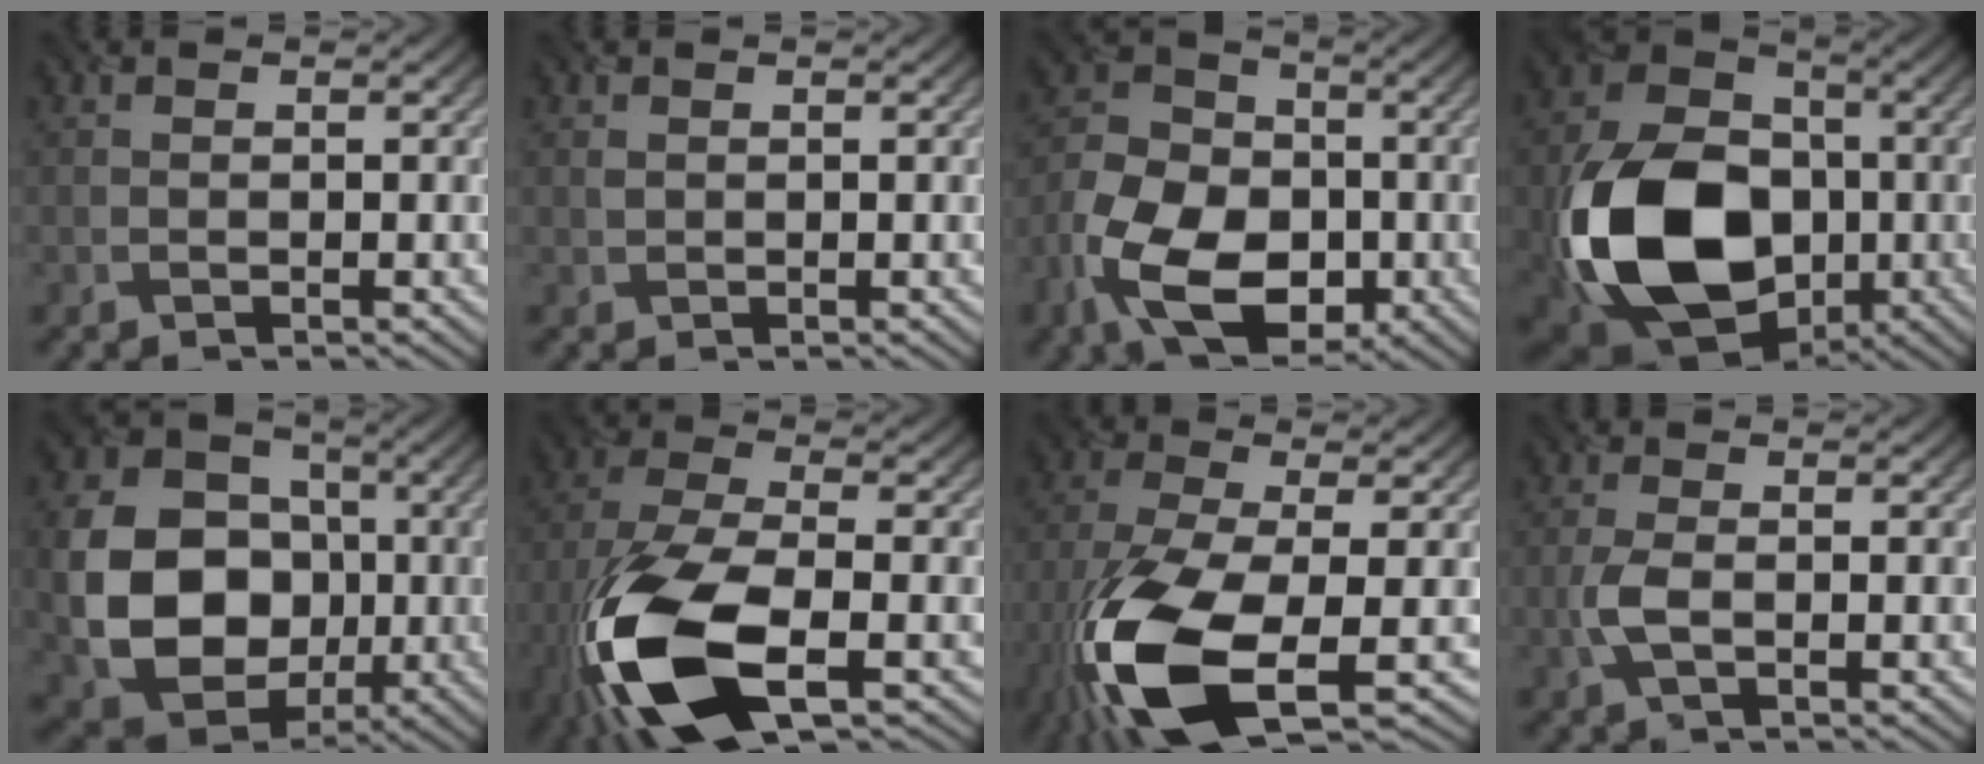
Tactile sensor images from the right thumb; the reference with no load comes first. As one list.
[{"total": 0.6, "force": [0.3, 0.5, 0.3], "torque": [-0.010, -0.002, 0.009]}, {"total": 13.6, "force": [-5.3, 8.8, 8.9], "torque": [-0.200, -0.025, -0.111]}, {"total": 18.8, "force": [-4.2, 13.6, 12.3], "torque": [-0.265, -0.039, -0.077]}, {"total": 15.6, "force": [-2.0, 12.6, 8.9], "torque": [-0.211, -0.028, -0.035]}, {"total": 15.2, "force": [-6.6, 6.4, 12.1], "torque": [-0.294, -0.036, -0.133]}, {"total": 14.4, "force": [-5.8, 5.5, 12.0], "torque": [-0.290, -0.036, -0.111]}, {"total": 3.0, "force": [-0.7, 1.2, 2.6], "torque": [-0.069, -0.001, -0.019]}]